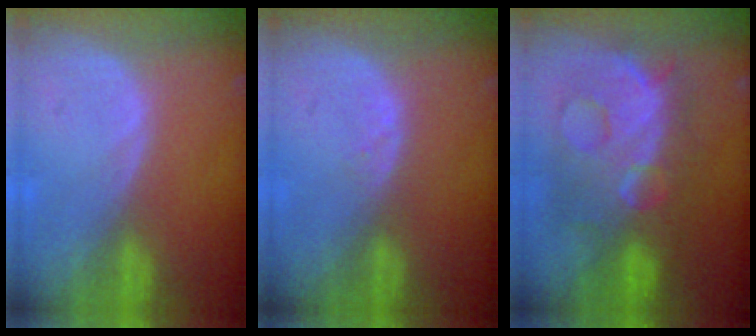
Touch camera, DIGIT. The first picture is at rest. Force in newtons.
{"total": 1.0, "press": 1.0, "slide": 0.2}
{"total": 12.2, "press": 12.1, "slide": 1.3}